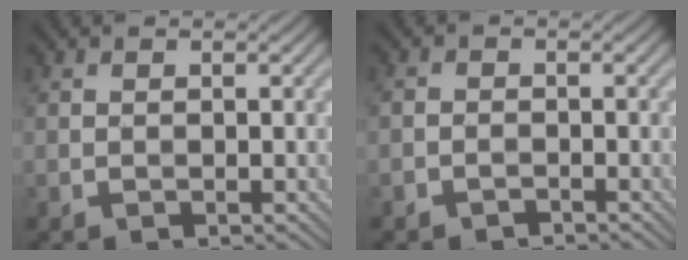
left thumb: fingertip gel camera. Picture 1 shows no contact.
{"total": 1.1, "force": [-0.9, 0.6, 0.1], "torque": [-0.006, 0.003, -0.020]}